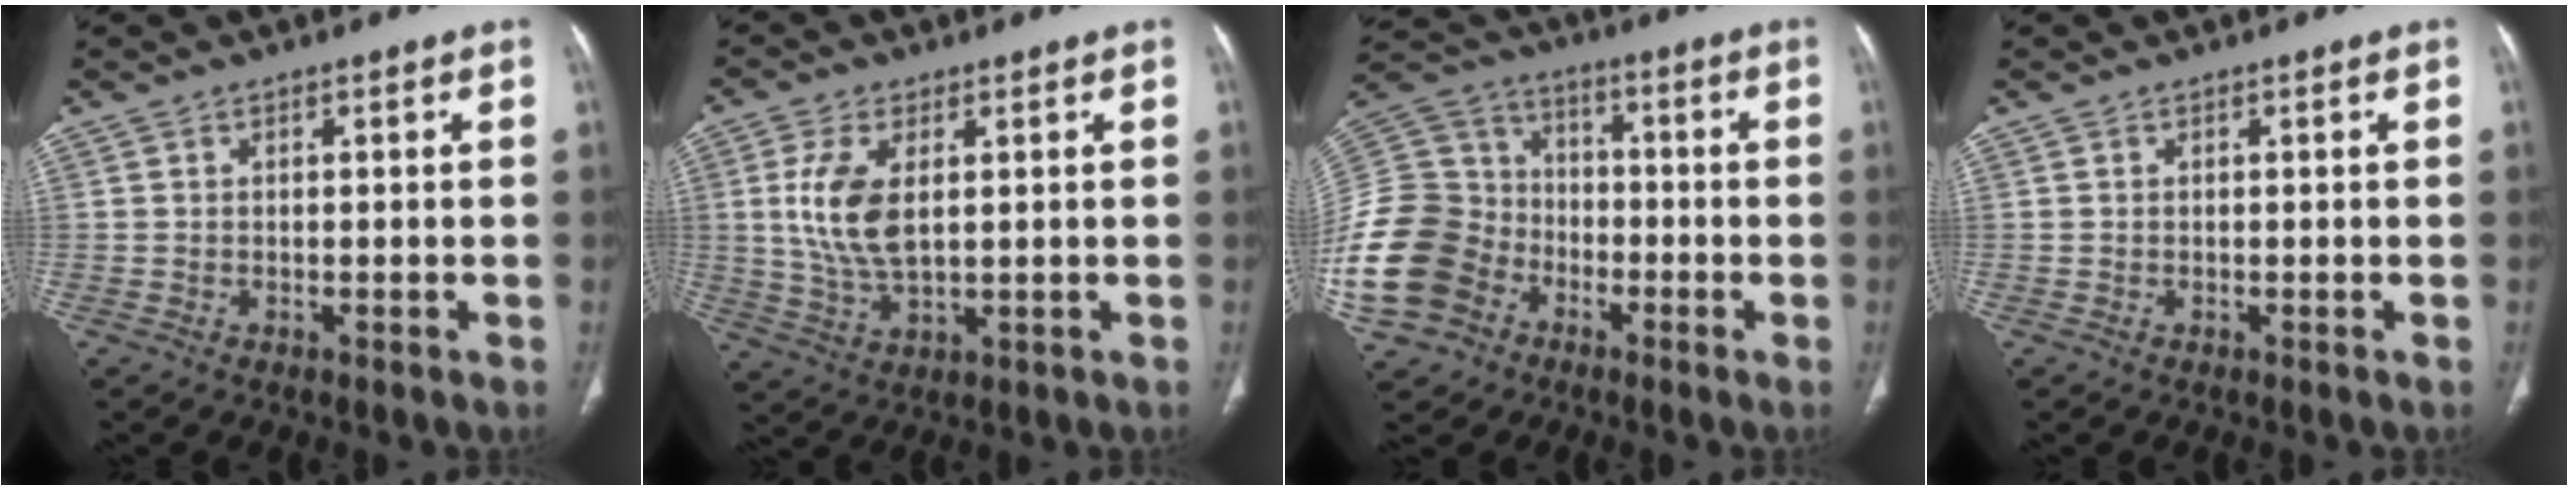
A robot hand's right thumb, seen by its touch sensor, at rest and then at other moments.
{"total": 9.8, "force": [1.9, 5.0, 8.2], "torque": [-0.174, -0.010, 0.044]}
{"total": 22.1, "force": [-8.5, 17.6, 10.3], "torque": [-0.242, 0.059, -0.154]}
{"total": 0.0}